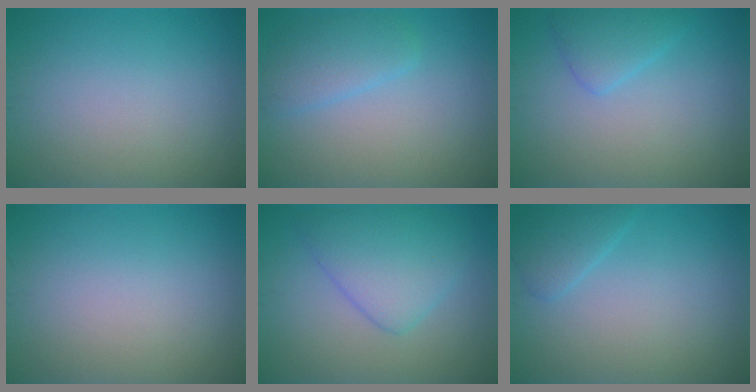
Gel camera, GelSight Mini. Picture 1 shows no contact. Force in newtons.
{"total": 2.7, "press": 2.7, "slide": 0.1}
{"total": 2.3, "press": 2.3, "slide": 0.2}
{"total": 0.0}
{"total": 5.0, "press": 5.0, "slide": 0.1}
{"total": 1.8, "press": 1.8, "slide": 0.1}